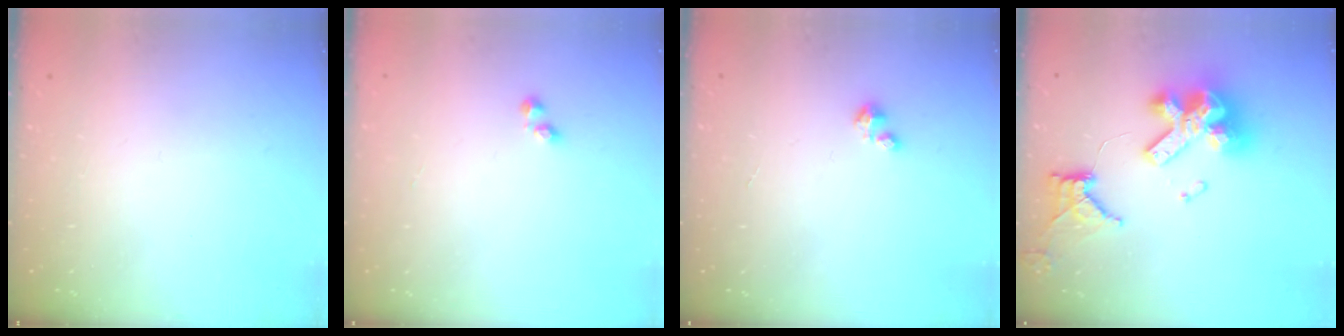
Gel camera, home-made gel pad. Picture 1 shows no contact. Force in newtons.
{"total": 1.6, "press": 1.5, "slide": 0.4}
{"total": 1.2, "press": 1.2, "slide": 0.2}
{"total": 16.7, "press": 16.6, "slide": 1.9}